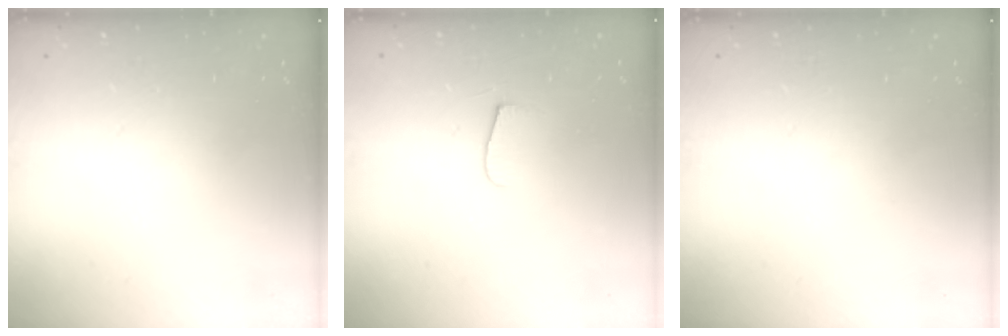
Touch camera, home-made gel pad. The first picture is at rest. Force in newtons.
{"total": 4.3, "press": 4.2, "slide": 0.5}
{"total": 0.0}